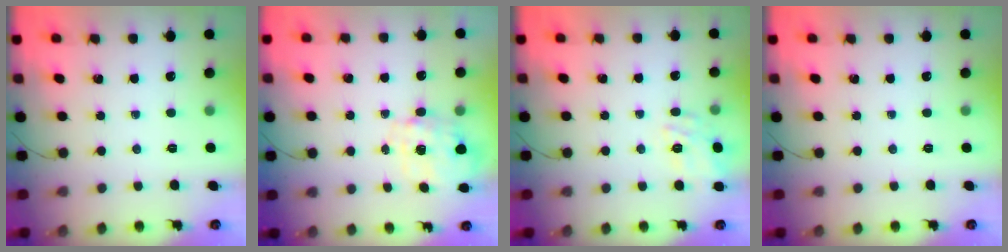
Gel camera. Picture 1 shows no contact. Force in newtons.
{"total": 3.8, "press": 3.7, "slide": 0.9}
{"total": 14.0, "press": 14.0, "slide": 0.5}
{"total": 0.0}